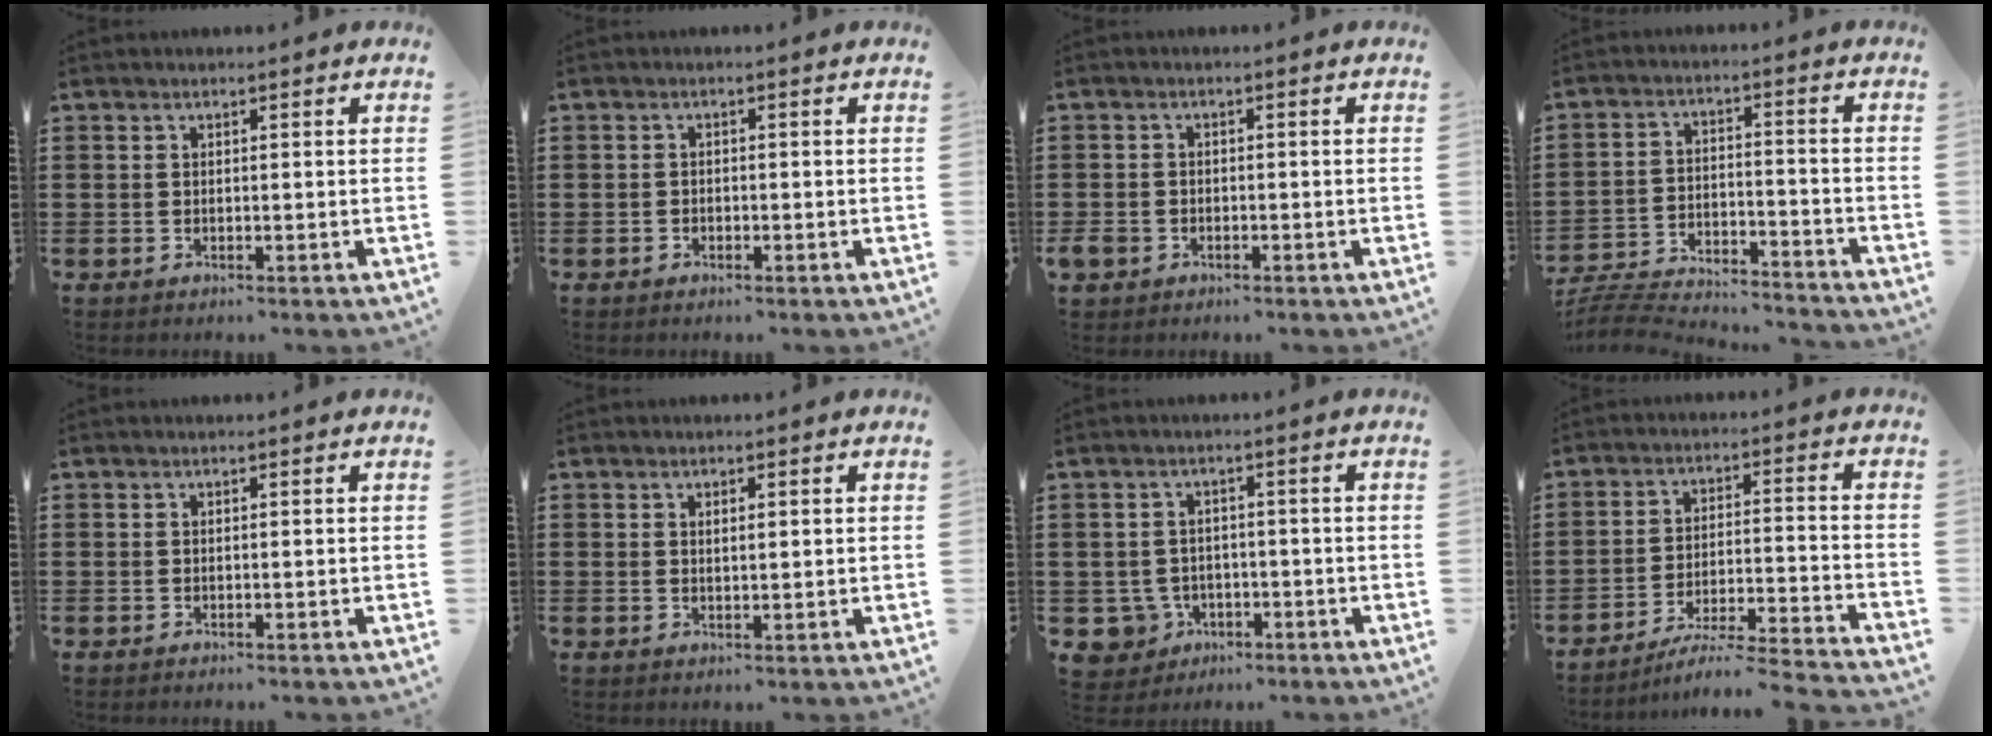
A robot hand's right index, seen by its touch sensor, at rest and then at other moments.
{"total": 0.8, "force": [-0.6, 0.5, 0.1], "torque": [-0.005, 0.001, -0.013]}
{"total": 2.0, "force": [-1.3, 1.4, 0.6], "torque": [-0.028, -0.004, -0.032]}
{"total": 5.9, "force": [-5.8, 0.4, 1.0], "torque": [-0.034, -0.004, -0.120]}
{"total": 0.0}
{"total": 0.9, "force": [0.4, 0.2, 0.8], "torque": [-0.017, 0.000, 0.007]}
{"total": 4.2, "force": [-2.2, 3.4, 0.9], "torque": [-0.046, 0.001, -0.048]}
{"total": 4.9, "force": [-4.4, -0.6, 2.1], "torque": [-0.041, -0.022, -0.088]}